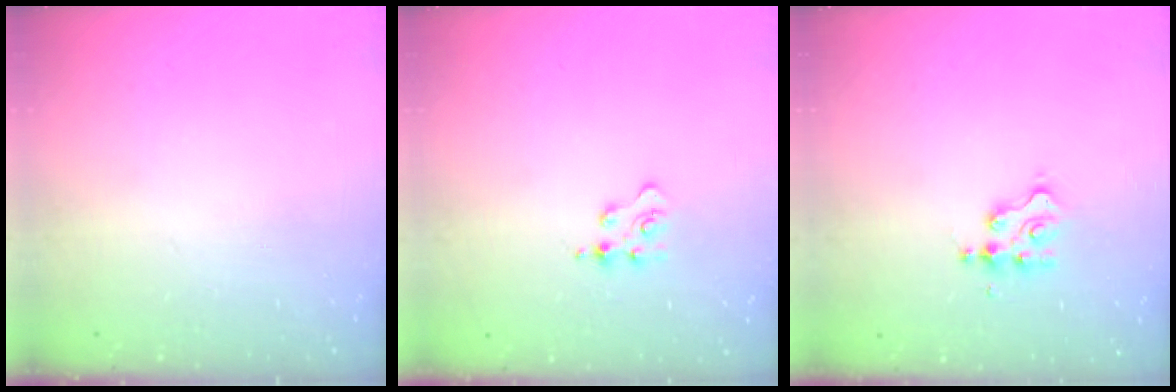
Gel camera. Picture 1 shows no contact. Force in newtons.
{"total": 2.9, "press": 2.9, "slide": 0.4}
{"total": 2.8, "press": 2.8, "slide": 0.3}